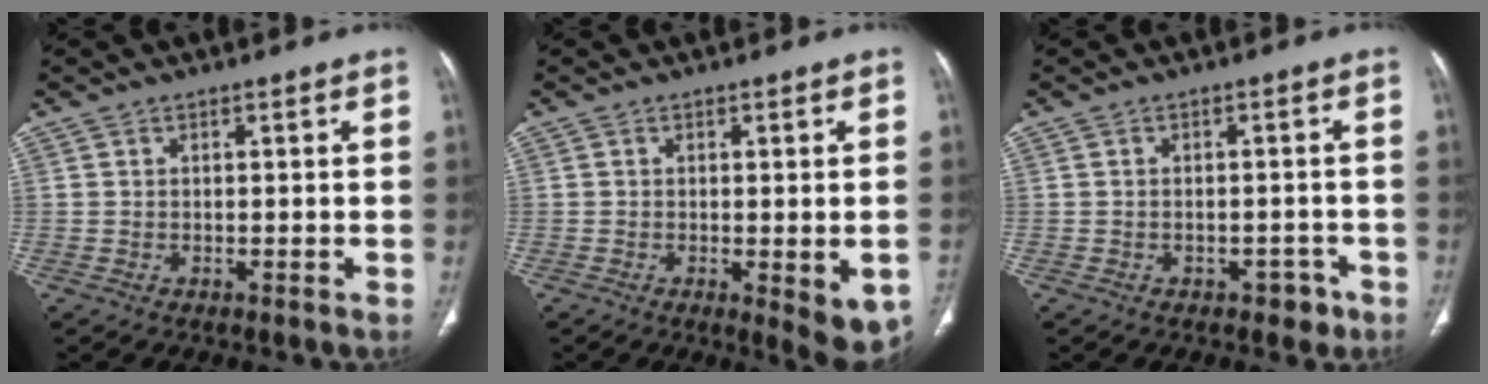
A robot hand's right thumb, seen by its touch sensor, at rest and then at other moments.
{"total": 7.4, "force": [-2.3, 2.5, 6.6], "torque": [-0.070, -0.016, -0.027]}
{"total": 3.0, "force": [-1.9, 1.9, 1.3], "torque": [-0.004, 0.020, -0.019]}